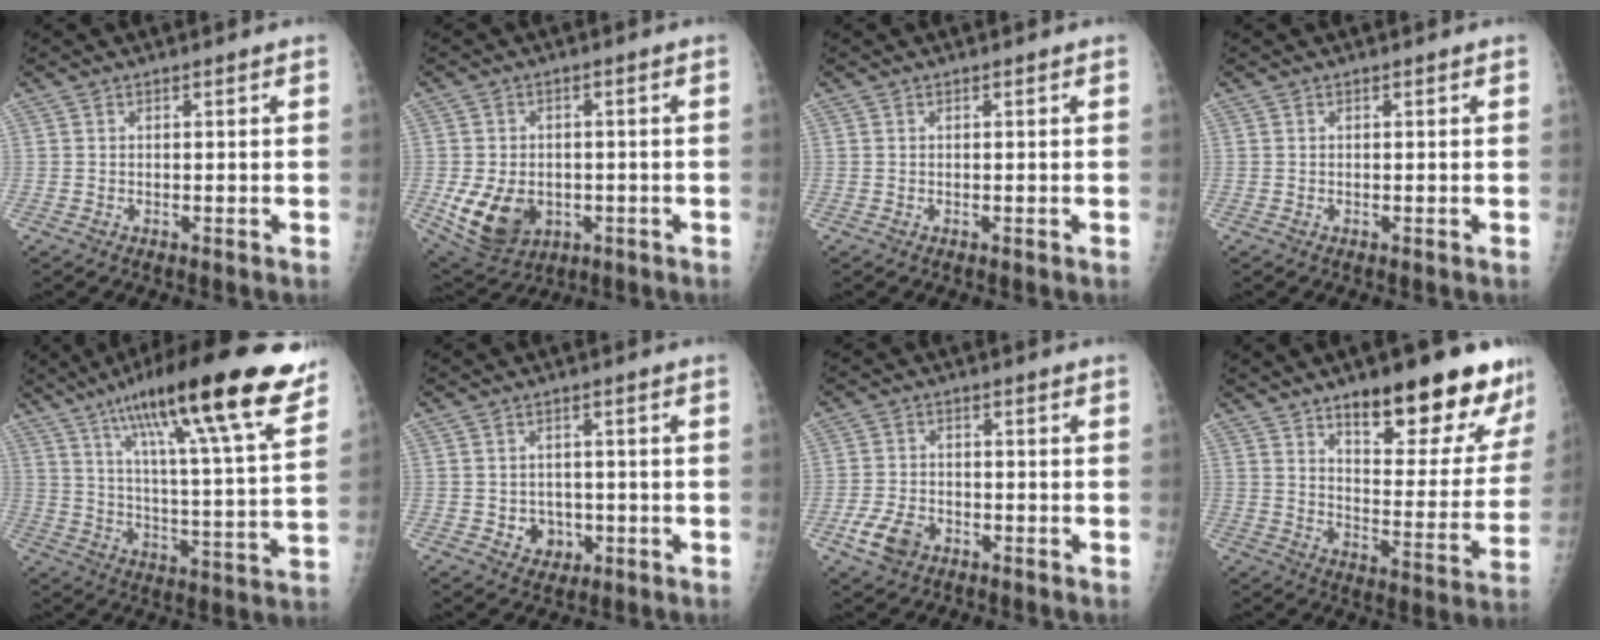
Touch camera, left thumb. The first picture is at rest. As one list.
[{"total": 11.4, "force": [-2.7, 8.5, 7.0], "torque": [-0.117, 0.000, -0.024]}, {"total": 0.0}, {"total": 0.0}, {"total": 26.1, "force": [16.5, 4.0, 19.8], "torque": [-0.300, -0.040, 0.254]}, {"total": 4.6, "force": [-1.3, 4.0, 1.8], "torque": [0.001, 0.008, -0.011]}, {"total": 6.0, "force": [-3.1, 4.1, 3.2], "torque": [-0.061, 0.014, -0.054]}, {"total": 22.3, "force": [14.5, 6.9, 15.4], "torque": [-0.160, -0.076, 0.209]}]